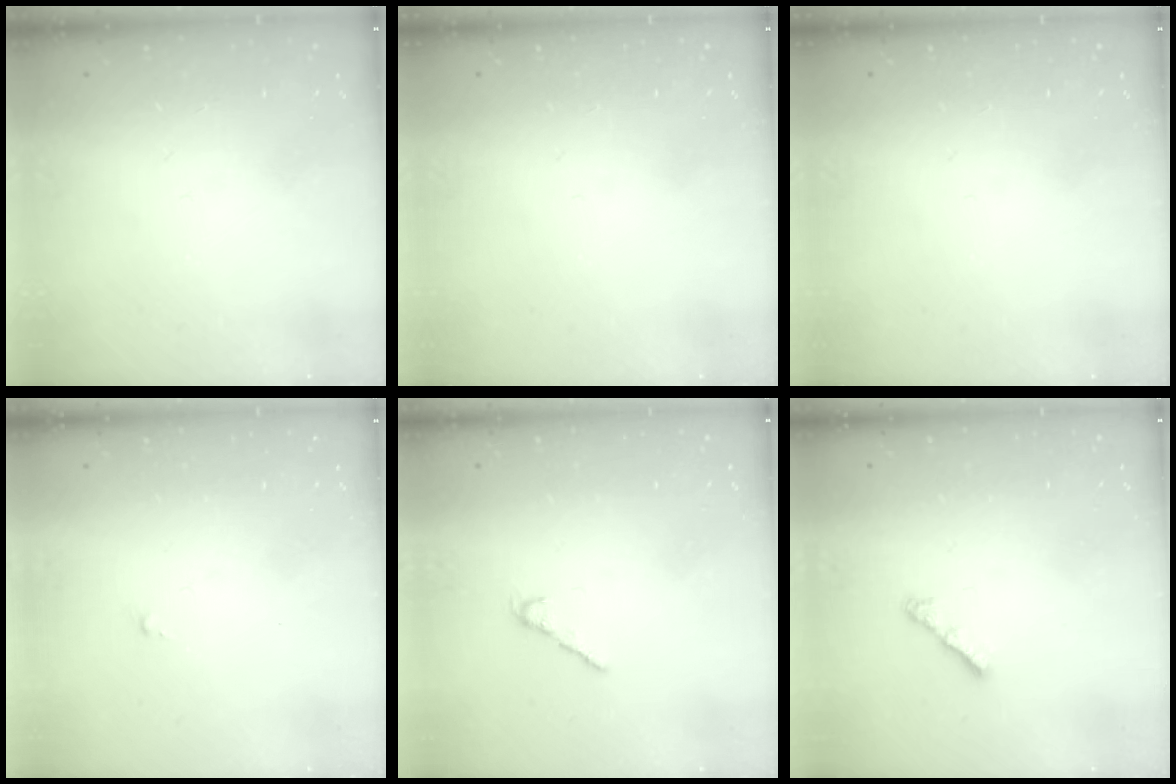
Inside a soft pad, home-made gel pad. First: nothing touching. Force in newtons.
{"total": 0.0}
{"total": 0.0}
{"total": 0.0}
{"total": 2.2, "press": 2.2, "slide": 0.4}
{"total": 3.0, "press": 2.9, "slide": 0.6}